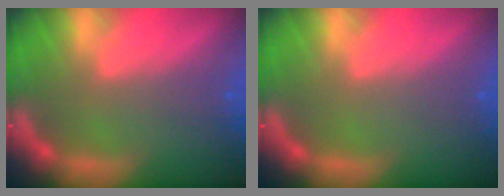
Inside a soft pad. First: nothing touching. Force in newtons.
{"total": 0.0}